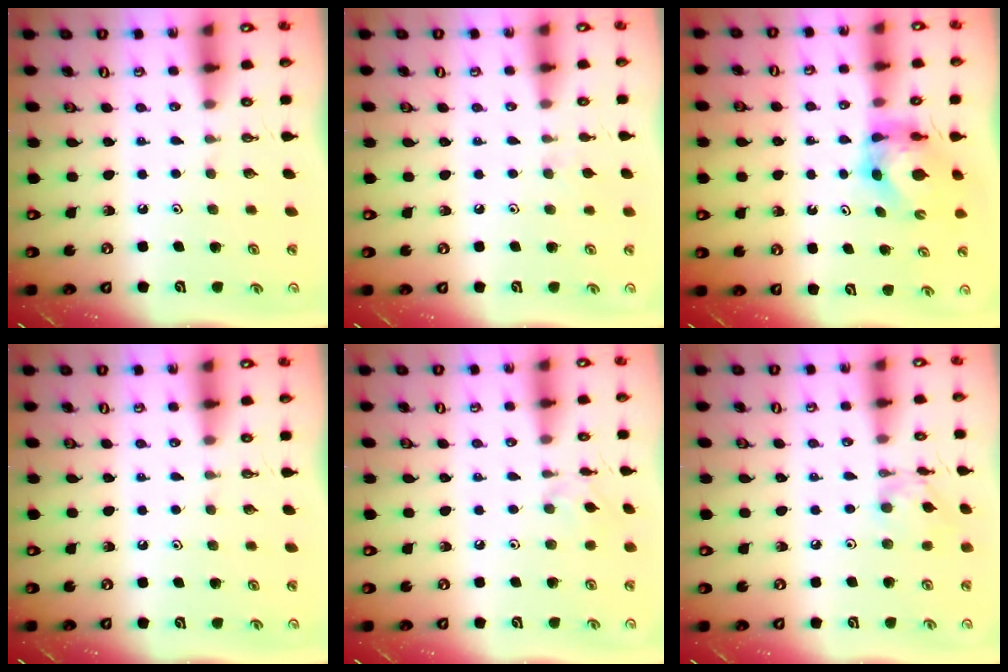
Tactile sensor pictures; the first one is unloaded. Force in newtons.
{"total": 3.1, "press": 3.0, "slide": 0.5}
{"total": 6.1, "press": 6.1, "slide": 0.5}
{"total": 0.0}
{"total": 3.8, "press": 3.7, "slide": 0.7}
{"total": 6.7, "press": 6.7, "slide": 0.3}